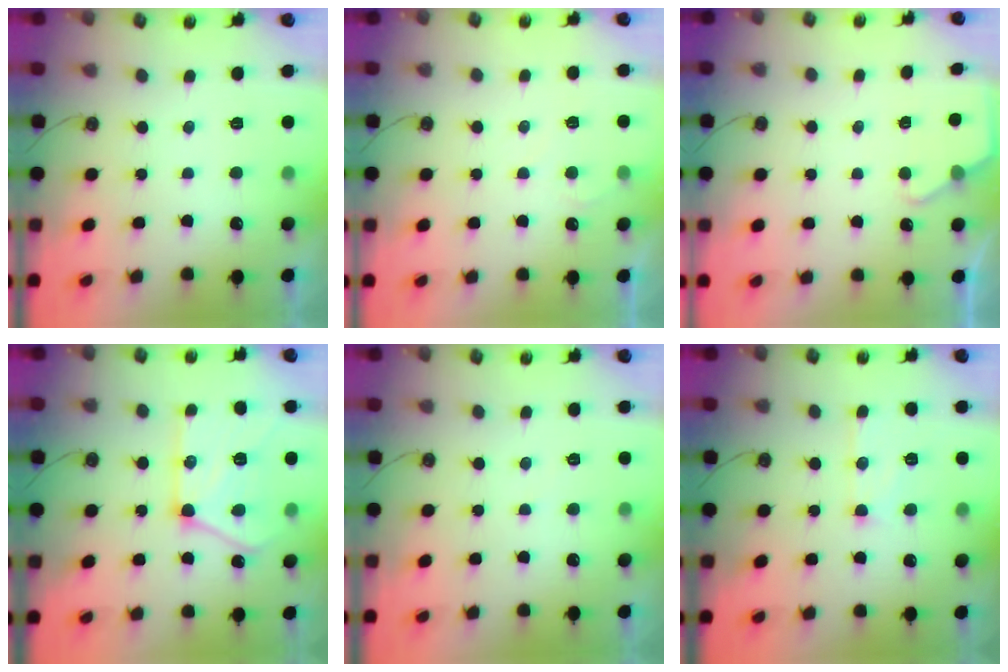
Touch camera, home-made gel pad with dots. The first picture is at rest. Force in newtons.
{"total": 3.4, "press": 3.4, "slide": 0.4}
{"total": 3.2, "press": 3.2, "slide": 0.5}
{"total": 18.1, "press": 18.0, "slide": 1.6}
{"total": 2.7, "press": 2.6, "slide": 0.4}
{"total": 8.9, "press": 8.8, "slide": 0.7}